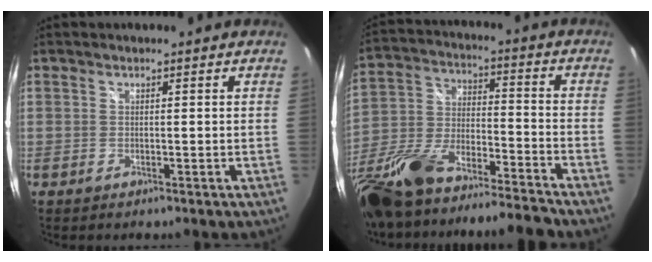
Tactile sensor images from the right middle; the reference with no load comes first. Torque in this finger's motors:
{"motor_torque": [1.25, -0.89, 0.45, 0.21]}